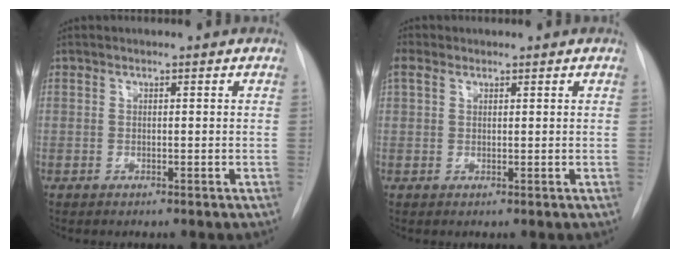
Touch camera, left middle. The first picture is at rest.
{"total": 2.3, "force": [1.4, 1.5, 1.1], "torque": [-0.030, 0.020, 0.030]}